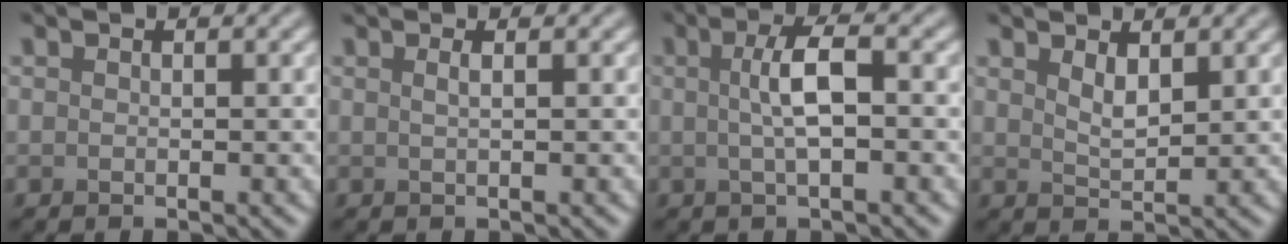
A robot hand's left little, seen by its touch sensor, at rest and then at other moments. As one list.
[{"total": 1.4, "force": [0.6, 0.6, 1.1], "torque": [-0.010, 0.001, -0.001]}, {"total": 3.5, "force": [0.2, 0.8, 3.4], "torque": [-0.067, 0.008, 0.002]}, {"total": 1.9, "force": [1.3, 0.6, 1.2], "torque": [-0.026, -0.004, 0.027]}]